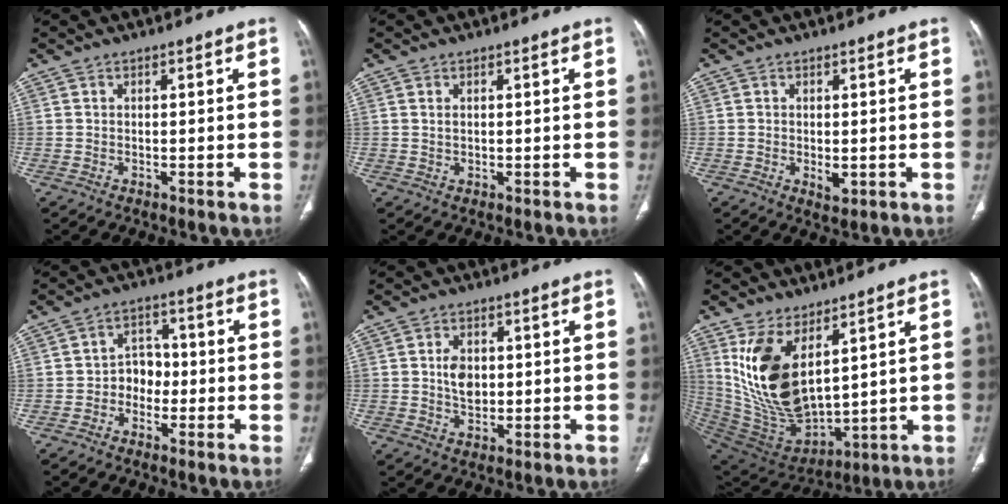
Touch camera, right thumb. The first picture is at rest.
{"total": 0.9, "force": [0.4, 0.5, 0.6], "torque": [-0.013, 0.000, 0.011]}
{"total": 2.1, "force": [-0.4, 1.1, 1.8], "torque": [-0.028, -0.006, -0.001]}
{"total": 4.8, "force": [-1.5, 4.0, 2.3], "torque": [-0.004, 0.023, -0.036]}
{"total": 4.7, "force": [0.5, 3.3, 3.2], "torque": [-0.044, -0.004, 0.011]}
{"total": 17.7, "force": [6.8, 8.9, 13.7], "torque": [-0.248, -0.042, 0.161]}